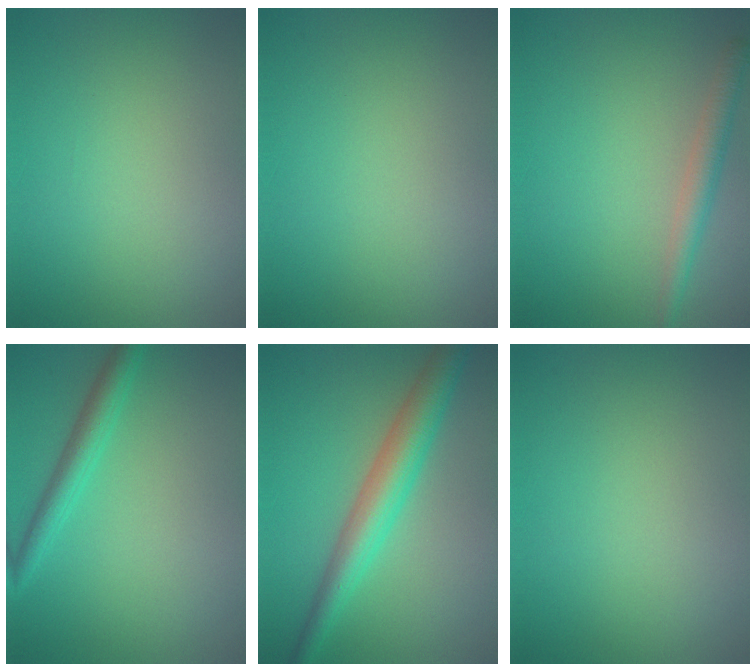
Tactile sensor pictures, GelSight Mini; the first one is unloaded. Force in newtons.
{"total": 0.0}
{"total": 2.3, "press": 2.3, "slide": 0.1}
{"total": 2.5, "press": 2.5, "slide": 0.1}
{"total": 5.0, "press": 5.0, "slide": 0.0}
{"total": 0.0}